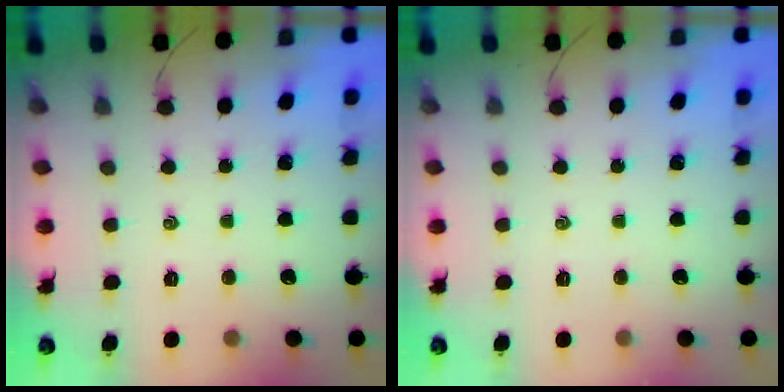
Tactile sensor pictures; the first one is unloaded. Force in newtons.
{"total": 0.0}